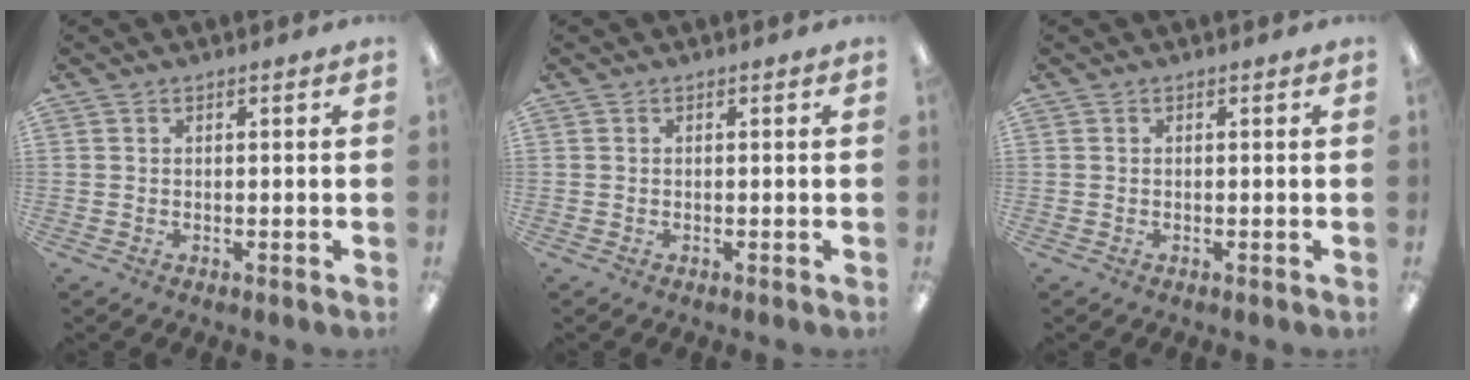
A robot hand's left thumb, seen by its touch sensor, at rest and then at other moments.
{"total": 0.0}
{"total": 0.0}